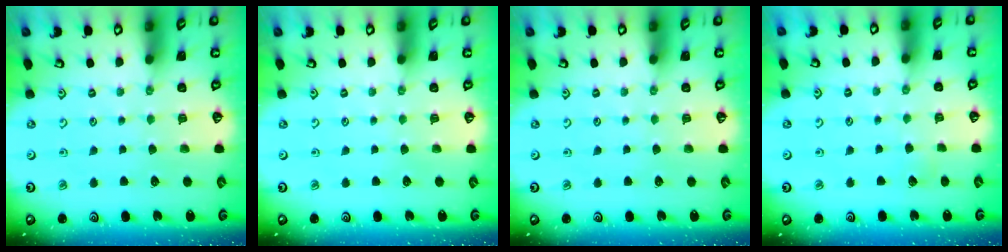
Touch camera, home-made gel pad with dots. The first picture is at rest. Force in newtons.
{"total": 0.0}
{"total": 0.0}
{"total": 2.9, "press": 2.9, "slide": 0.4}